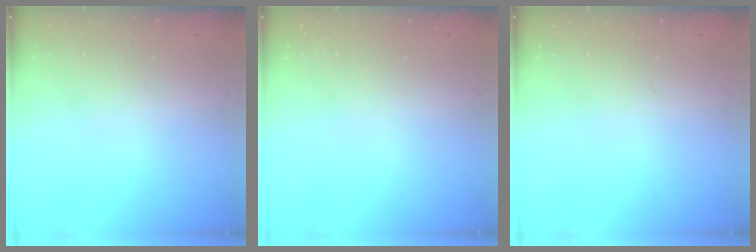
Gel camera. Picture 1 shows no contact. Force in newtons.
{"total": 0.0}
{"total": 0.0}